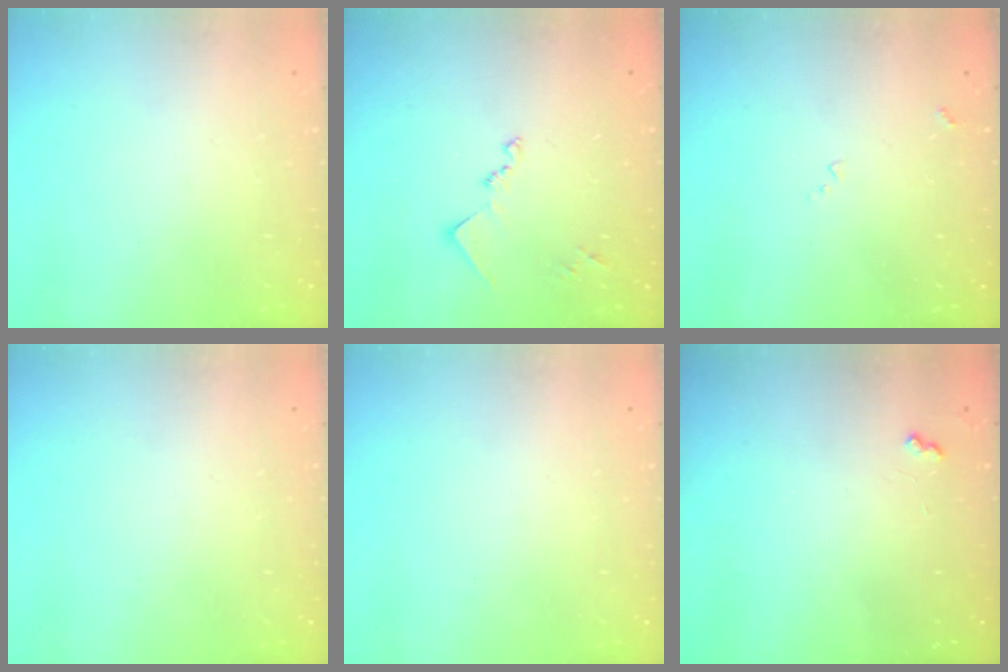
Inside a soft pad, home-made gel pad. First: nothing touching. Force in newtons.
{"total": 9.6, "press": 9.6, "slide": 0.5}
{"total": 7.5, "press": 7.5, "slide": 0.9}
{"total": 0.0}
{"total": 0.0}
{"total": 2.9, "press": 2.9, "slide": 0.5}